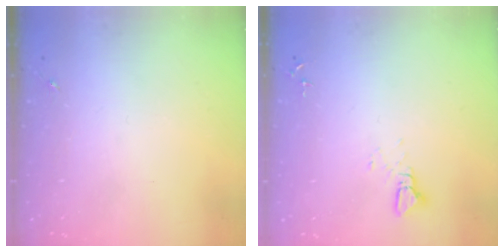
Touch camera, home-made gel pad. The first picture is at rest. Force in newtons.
{"total": 2.4, "press": 2.4, "slide": 0.1}